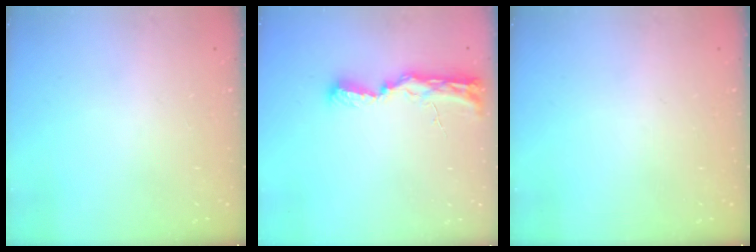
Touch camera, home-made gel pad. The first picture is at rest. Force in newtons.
{"total": 11.1, "press": 9.8, "slide": 5.2}
{"total": 0.0}